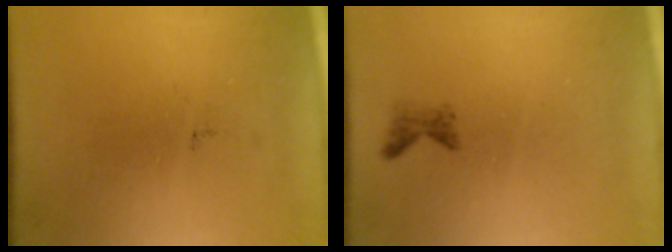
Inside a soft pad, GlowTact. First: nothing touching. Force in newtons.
{"total": 0.9}